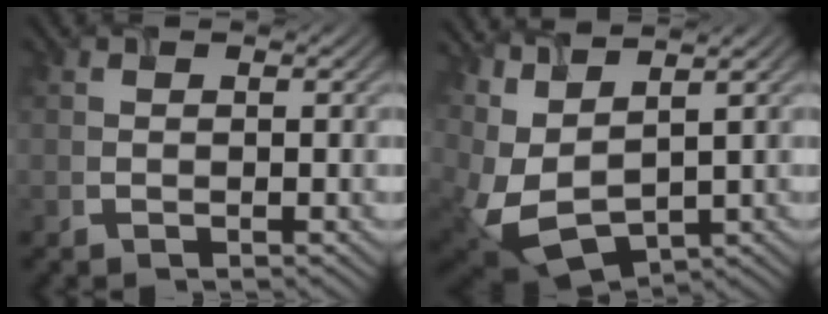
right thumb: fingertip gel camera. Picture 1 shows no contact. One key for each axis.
{"total": 7.3, "fx": 2.3, "fy": 3.0, "fz": 6.2, "tx": -0.172, "ty": -0.008, "tz": 0.057}